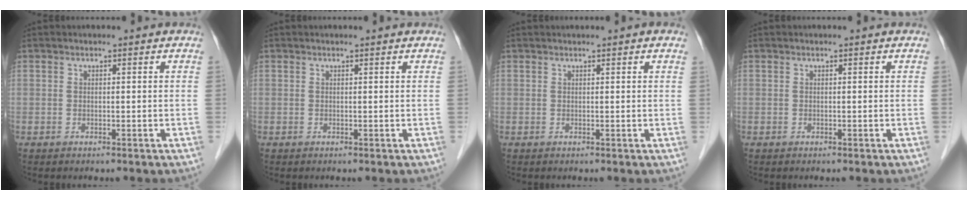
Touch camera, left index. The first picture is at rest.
{"total": 0.7, "force": [0.6, 0.0, 0.2], "torque": [-0.009, 0.005, 0.008]}
{"total": 1.7, "force": [1.3, 0.0, 1.0], "torque": [-0.009, 0.020, 0.019]}
{"total": 0.0}